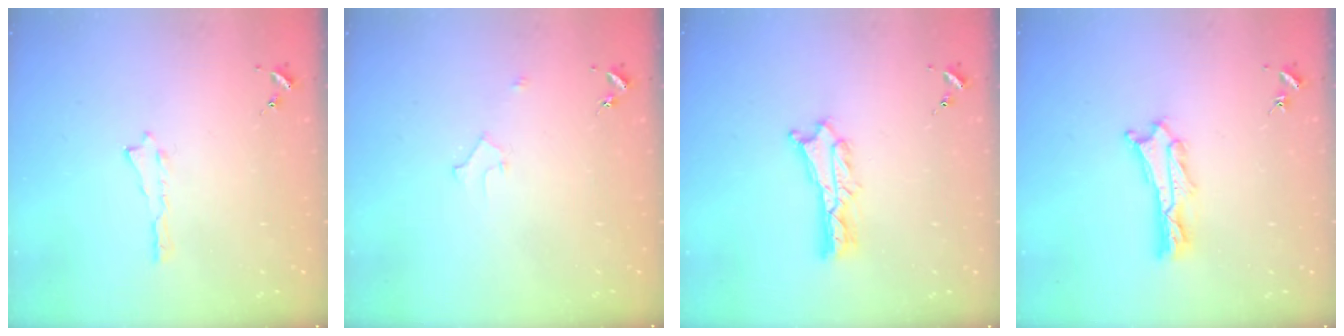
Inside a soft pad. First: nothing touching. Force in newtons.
{"total": 2.2, "press": 2.2, "slide": 0.2}
{"total": 2.7, "press": 2.6, "slide": 0.3}
{"total": 2.4, "press": 2.4, "slide": 0.3}